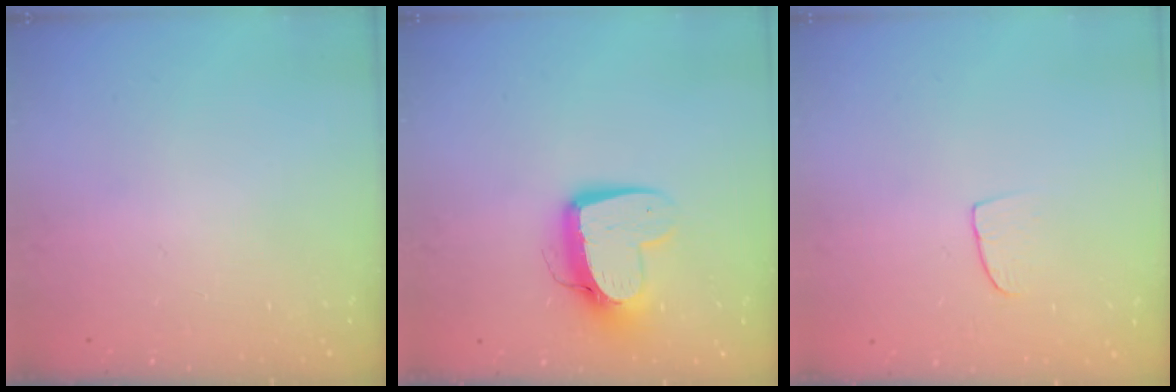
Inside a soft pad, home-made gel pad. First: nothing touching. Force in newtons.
{"total": 12.2, "press": 12.1, "slide": 1.3}
{"total": 5.9, "press": 5.9, "slide": 0.4}